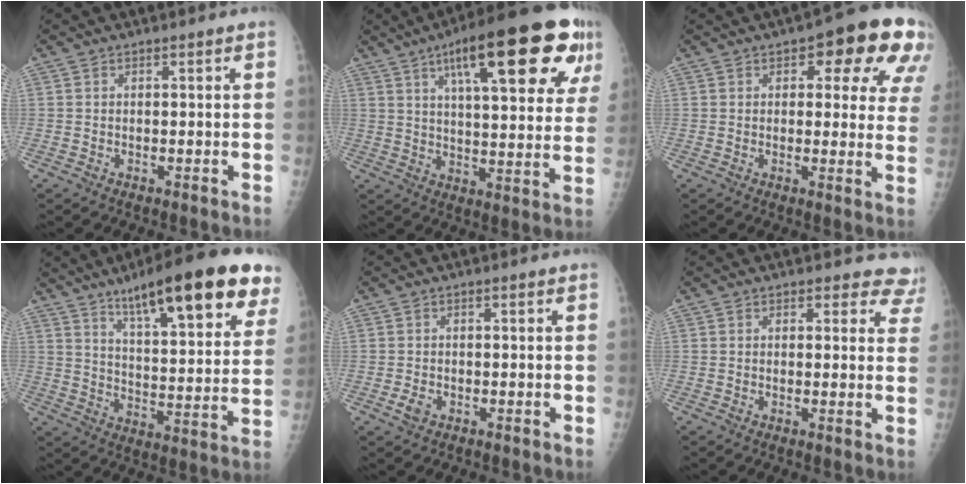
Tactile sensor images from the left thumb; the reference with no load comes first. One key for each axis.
{"total": 25.4, "fx": 12.3, "fy": 7.1, "fz": 21.1, "tx": -0.284, "ty": -0.009, "tz": 0.176}
{"total": 15.4, "fx": 7.1, "fy": 6.5, "fz": 12.1, "tx": -0.095, "ty": -0.015, "tz": 0.076}
{"total": 25.3, "fx": 15.4, "fy": 5.8, "fz": 19.2, "tx": -0.248, "ty": -0.042, "tz": 0.225}
{"total": 1.9, "fx": -0.9, "fy": 1.4, "fz": 1.0, "tx": -0.016, "ty": -0.001, "tz": -0.015}
{"total": 6.1, "fx": 5.3, "fy": 3.0, "fz": 0.3, "tx": 0.052, "ty": -0.021, "tz": 0.029}